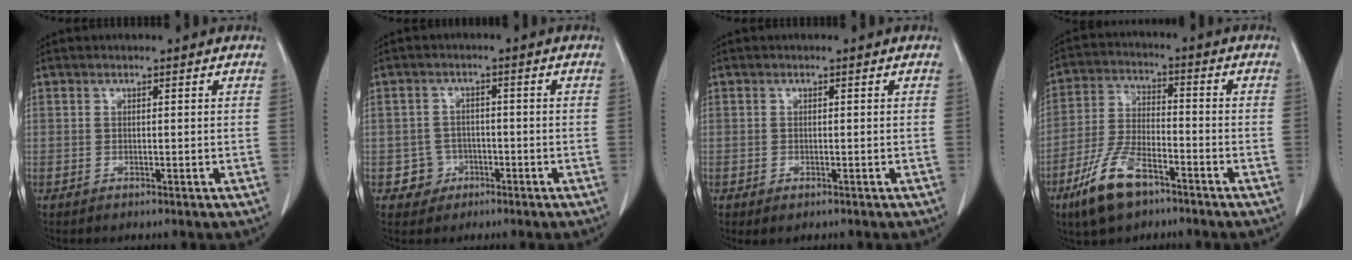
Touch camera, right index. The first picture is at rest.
{"total": 3.9, "force": [-1.5, 3.6, 0.1], "torque": [0.011, 0.015, -0.020]}
{"total": 2.0, "force": [-0.9, 1.1, 1.4], "torque": [-0.025, -0.002, -0.005]}
{"total": 11.2, "force": [-7.0, 4.2, 7.7], "torque": [-0.172, -0.006, -0.131]}